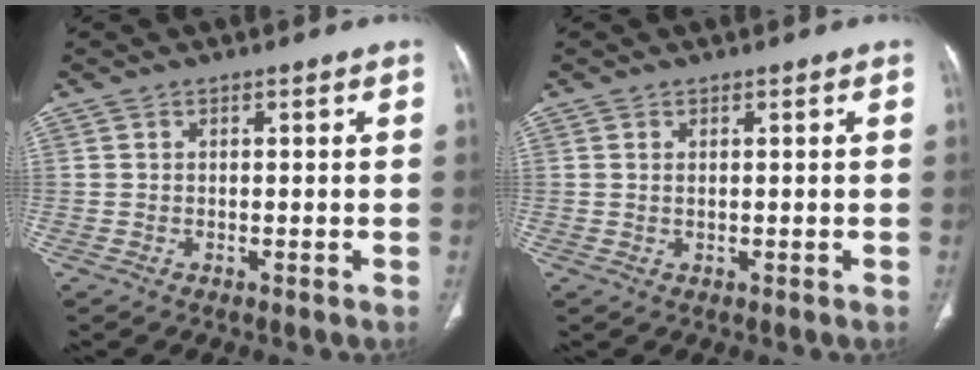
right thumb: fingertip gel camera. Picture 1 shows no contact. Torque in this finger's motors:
{"motor_torque": [-0.40, 0.15, 0.01, 0.73, 0.00]}